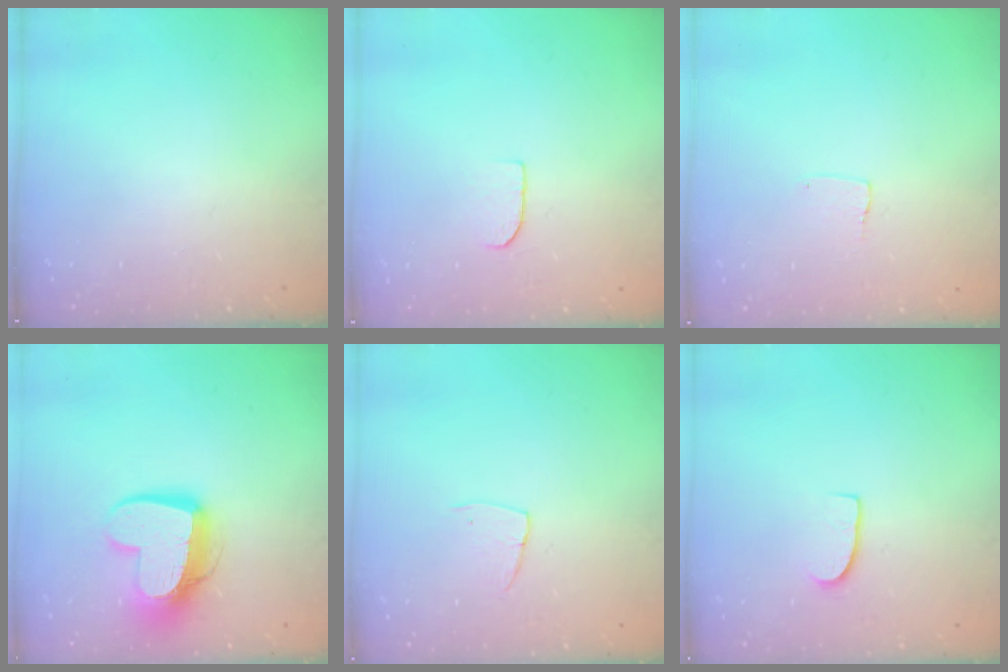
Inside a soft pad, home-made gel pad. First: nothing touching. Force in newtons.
{"total": 5.0, "press": 5.0, "slide": 0.5}
{"total": 3.8, "press": 3.8, "slide": 0.1}
{"total": 14.1, "press": 14.0, "slide": 1.2}
{"total": 4.8, "press": 4.8, "slide": 0.4}
{"total": 5.8, "press": 5.8, "slide": 0.5}